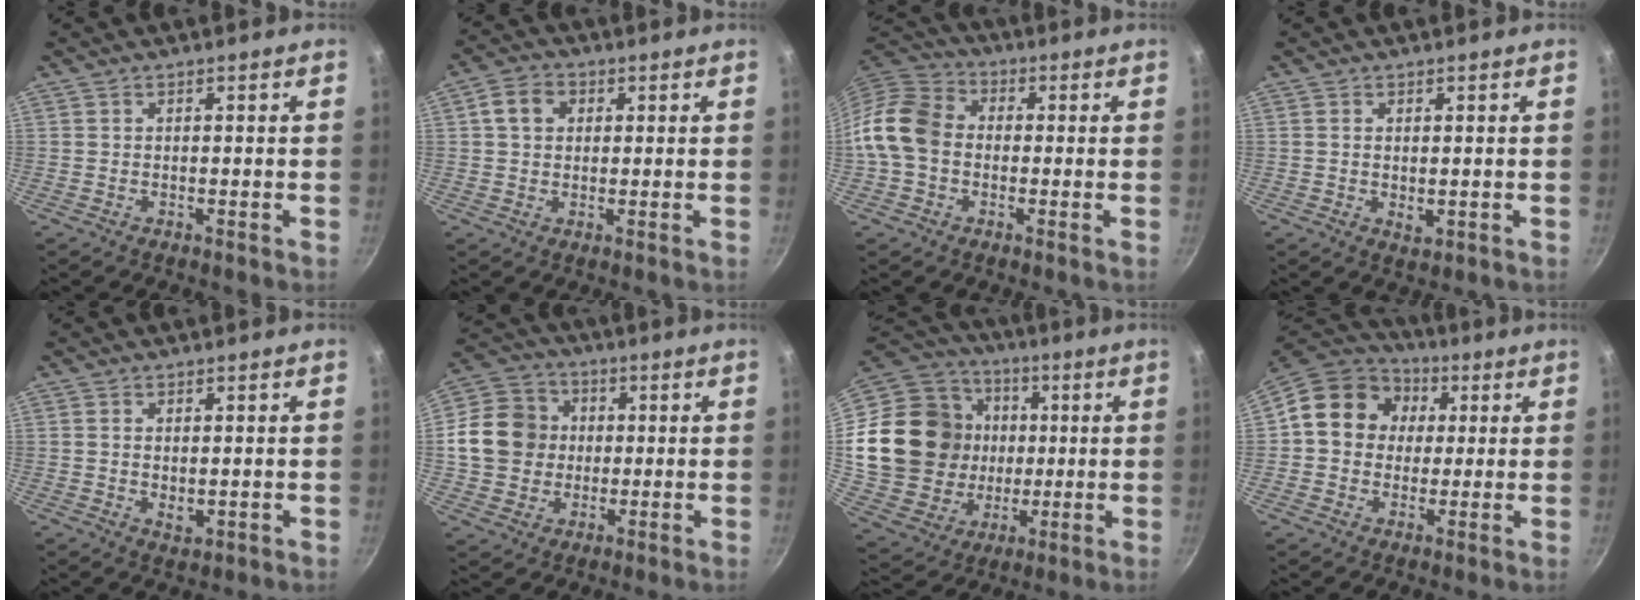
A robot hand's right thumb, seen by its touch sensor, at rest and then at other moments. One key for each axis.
{"total": 5.5, "fx": 1.3, "fy": 4.3, "fz": 3.0, "tx": -0.039, "ty": 0.009, "tz": 0.015}
{"total": 10.9, "fx": -1.1, "fy": 8.5, "fz": 6.7, "tx": -0.104, "ty": 0.026, "tz": -0.043}
{"total": 2.1, "fx": 0.2, "fy": 1.3, "fz": 1.7, "tx": -0.028, "ty": -0.007, "tz": 0.005}
{"total": 2.7, "fx": 0.3, "fy": 1.6, "fz": 2.1, "tx": -0.034, "ty": -0.008, "tz": 0.007}
{"total": 13.4, "fx": 0.6, "fy": 11.9, "fz": 6.1, "tx": -0.085, "ty": 0.022, "tz": 0.006}
{"total": 26.5, "fx": 2.1, "fy": 21.8, "fz": 15.0, "tx": -0.268, "ty": 0.027, "tz": 0.055}
{"total": 14.1, "fx": 2.6, "fy": 12.1, "fz": 6.8, "tx": -0.087, "ty": 0.021, "tz": 0.027}